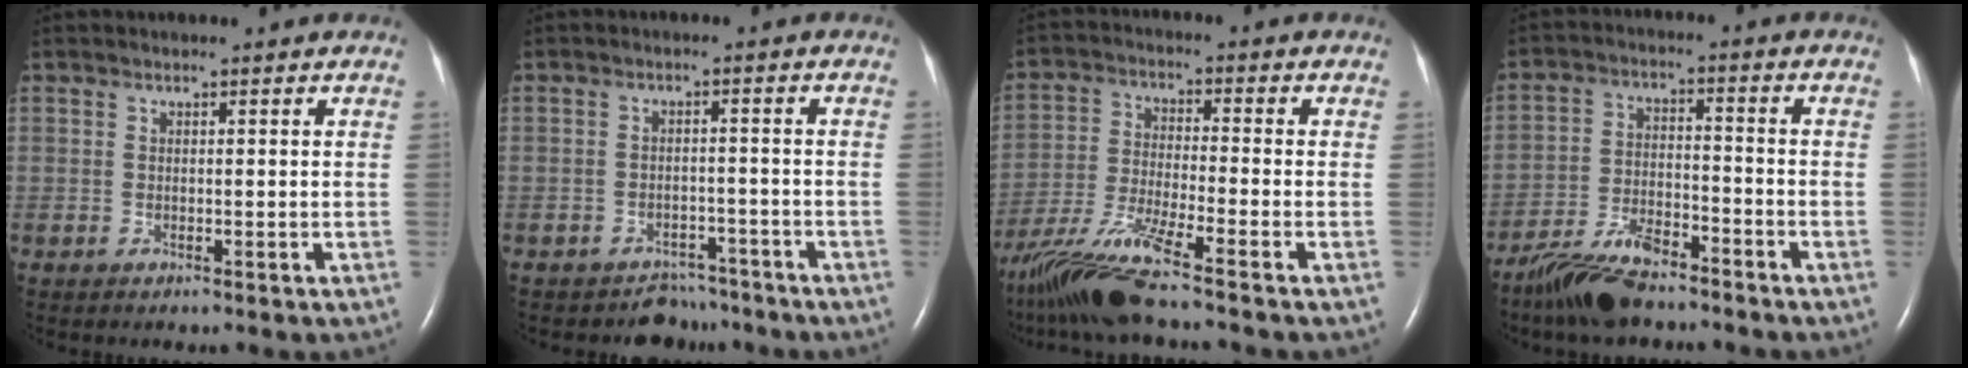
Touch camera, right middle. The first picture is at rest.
{"total": 3.9, "force": [-3.4, 1.9, -0.8], "torque": [0.008, 0.015, -0.049]}
{"total": 11.8, "force": [-9.5, -1.0, 6.9], "torque": [-0.143, -0.028, -0.178]}
{"total": 8.8, "force": [-7.2, 2.1, 4.4], "torque": [-0.092, -0.015, -0.133]}